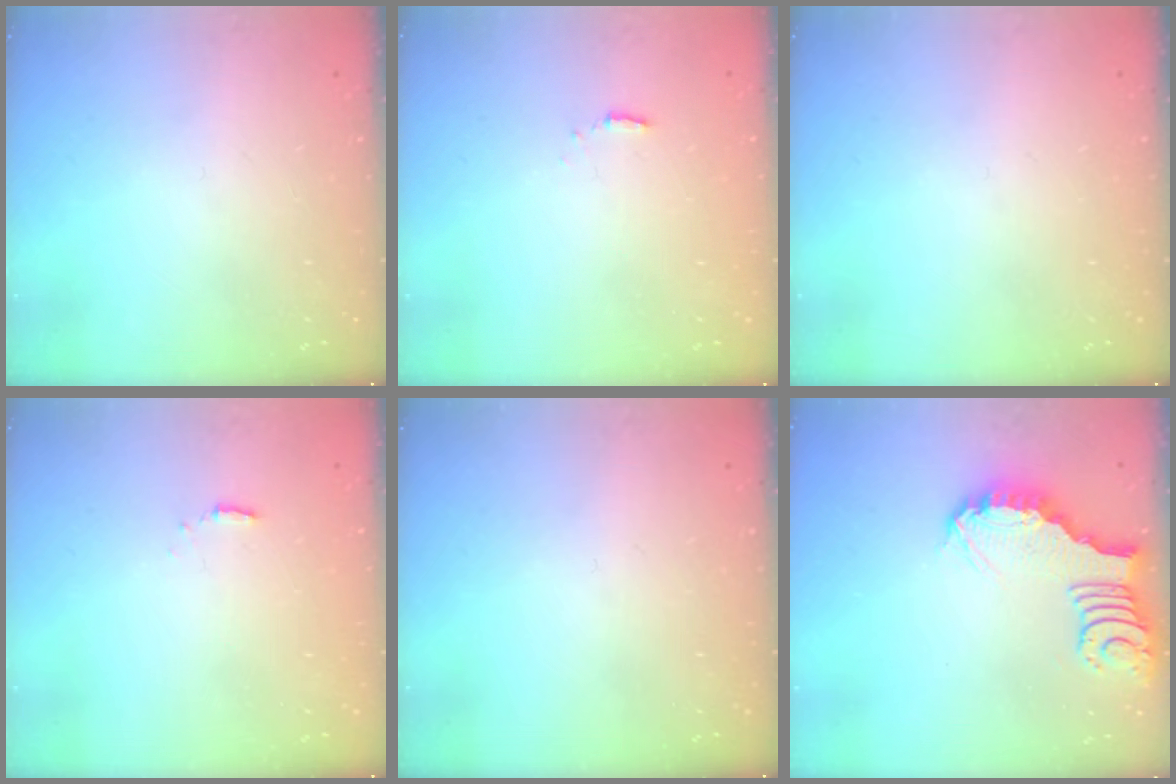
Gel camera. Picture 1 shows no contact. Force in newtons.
{"total": 1.3, "press": 1.3, "slide": 0.3}
{"total": 0.0}
{"total": 1.3, "press": 1.3, "slide": 0.3}
{"total": 0.0}
{"total": 4.1, "press": 4.1, "slide": 0.3}